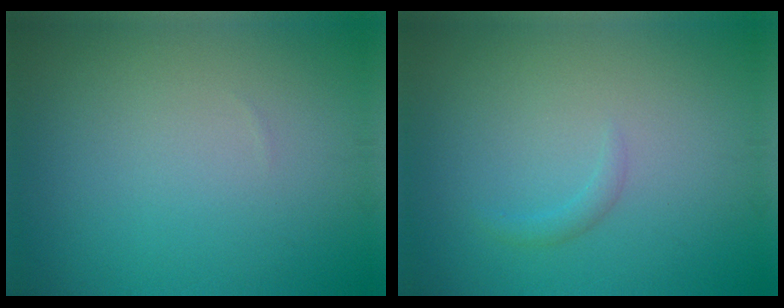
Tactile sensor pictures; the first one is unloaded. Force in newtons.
{"total": 0.9, "press": 0.8, "slide": 0.1}